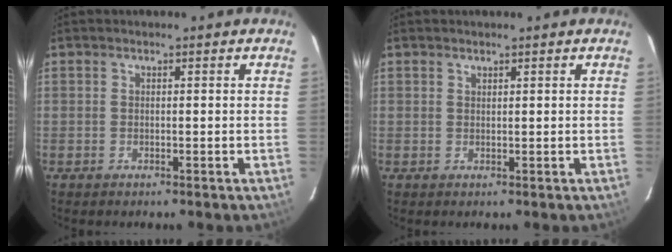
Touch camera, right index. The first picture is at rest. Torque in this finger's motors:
{"motor_torque": [-0.08, 0.00, -0.02, 0.00]}